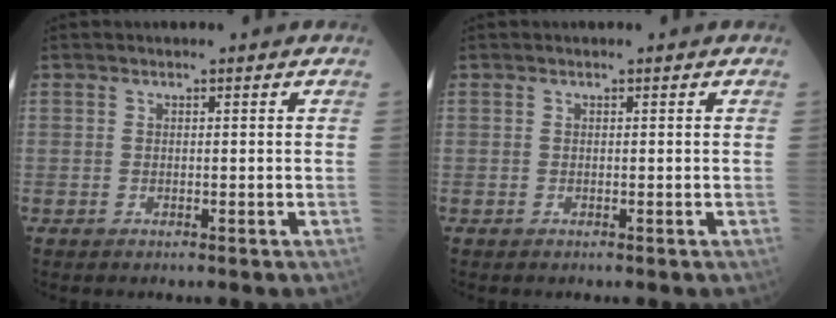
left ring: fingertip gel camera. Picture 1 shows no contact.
{"total": 0.0}